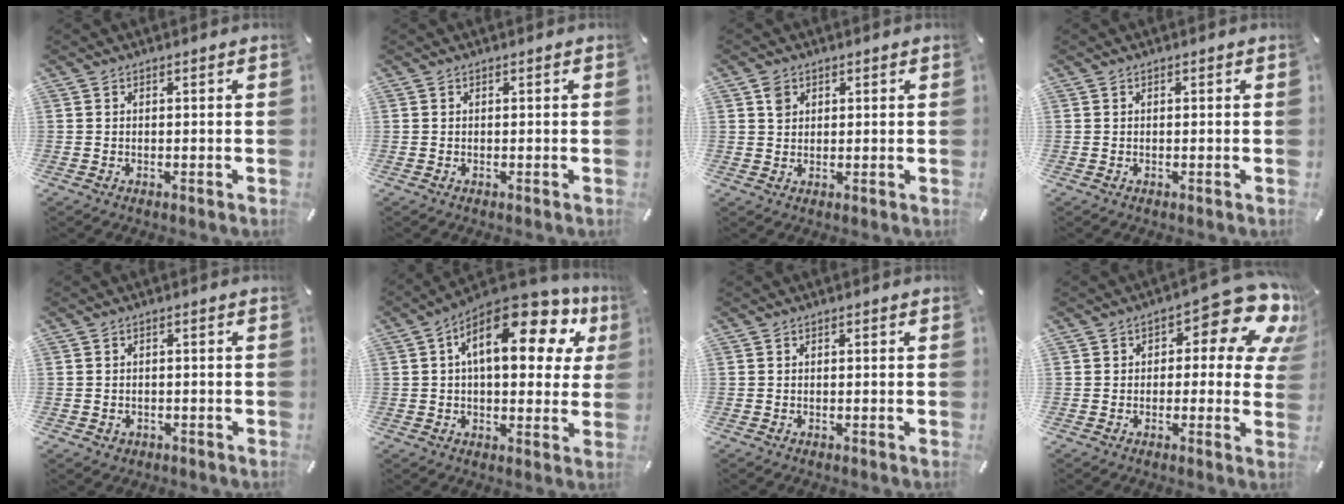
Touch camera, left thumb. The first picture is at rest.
{"total": 0.0}
{"total": 2.7, "force": [1.2, 2.3, 0.9], "torque": [-0.013, 0.000, 0.021]}
{"total": 0.0}
{"total": 1.6, "force": [-0.5, 1.5, 0.5], "torque": [-0.009, 0.006, -0.013]}
{"total": 19.6, "force": [8.3, 9.1, 15.2], "torque": [-0.234, -0.036, 0.136]}
{"total": 0.0}
{"total": 13.7, "force": [6.6, 6.0, 10.4], "torque": [-0.132, -0.045, 0.110]}